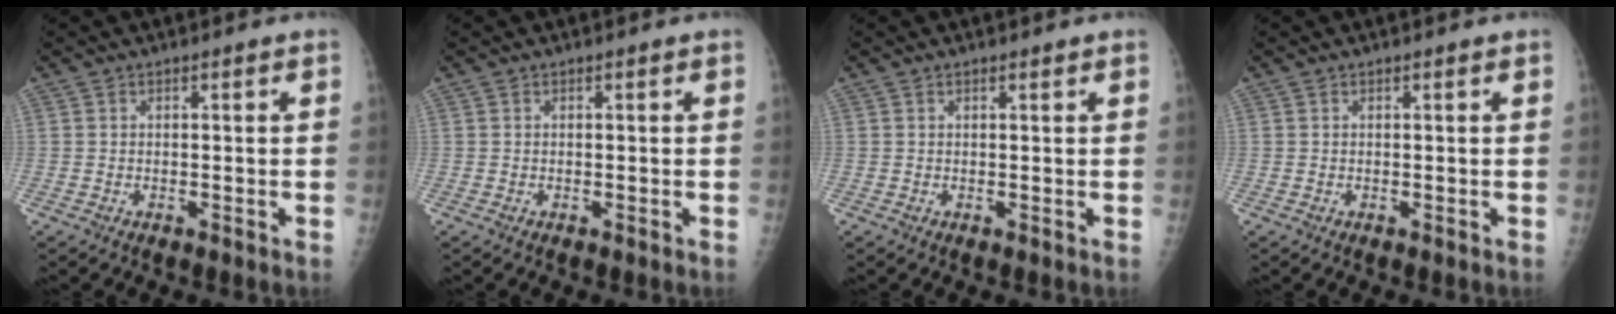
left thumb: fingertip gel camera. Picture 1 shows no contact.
{"total": 0.0}
{"total": 0.5, "force": [0.4, 0.1, 0.2], "torque": [-0.007, -0.002, 0.007]}
{"total": 0.0}